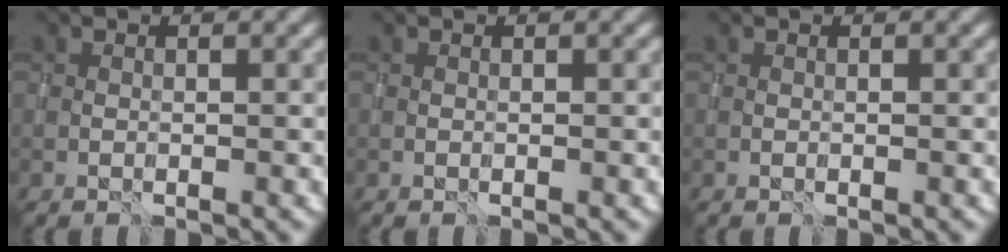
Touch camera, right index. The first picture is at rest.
{"total": 0.0}
{"total": 0.0}